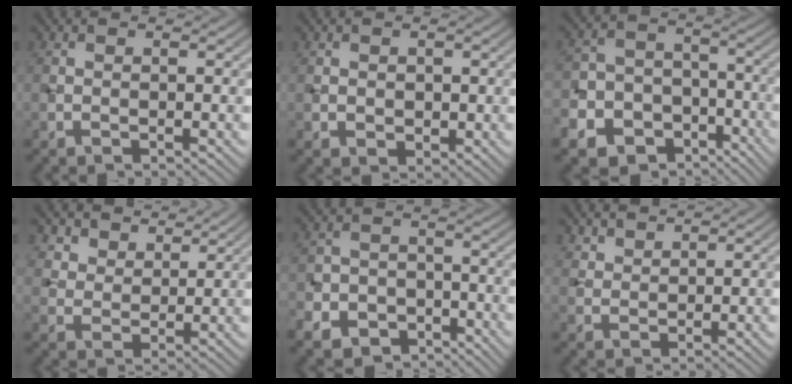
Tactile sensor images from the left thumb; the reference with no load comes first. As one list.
[{"total": 1.7, "force": [0.2, 1.5, 0.7], "torque": [-0.017, -0.008, 0.004]}, {"total": 14.3, "force": [-8.2, 11.0, 4.0], "torque": [-0.122, -0.050, -0.133]}, {"total": 5.3, "force": [4.2, 2.8, 1.6], "torque": [-0.050, -0.022, 0.100]}, {"total": 9.0, "force": [-6.2, 6.0, 2.6], "torque": [-0.060, -0.021, -0.111]}, {"total": 3.1, "force": [2.7, 1.2, 1.0], "torque": [-0.026, -0.009, 0.072]}]